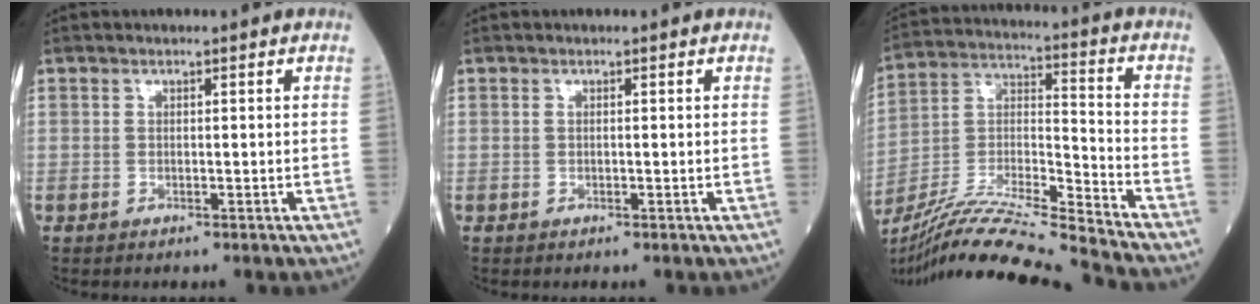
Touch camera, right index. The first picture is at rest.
{"total": 0.0}
{"total": 20.3, "force": [-18.6, -1.7, 8.1], "torque": [-0.169, -0.015, -0.328]}